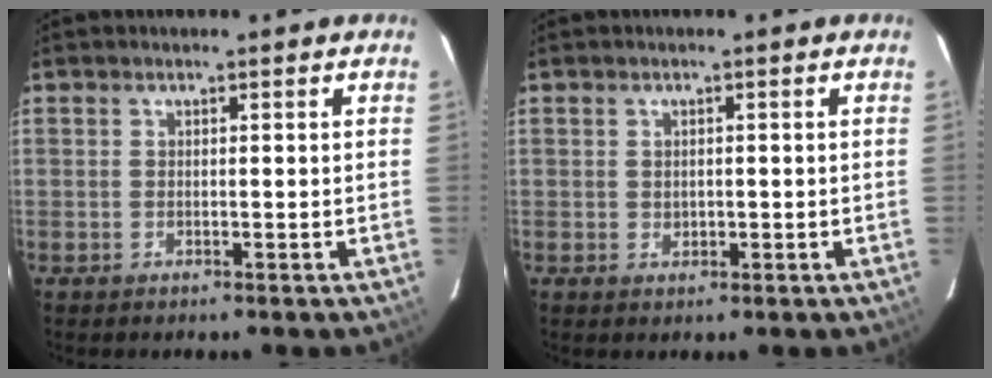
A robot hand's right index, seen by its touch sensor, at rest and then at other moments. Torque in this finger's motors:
{"motor_torque": [-0.06, 0.07, -0.06, 0.00]}